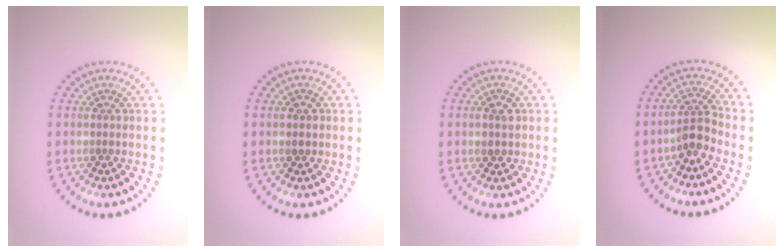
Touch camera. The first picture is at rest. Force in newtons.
{"total": 1.0, "press": 0.9, "slide": 0.3}
{"total": 1.5, "press": 1.5, "slide": 0.2}
{"total": 2.4, "press": 1.8, "slide": 1.6}